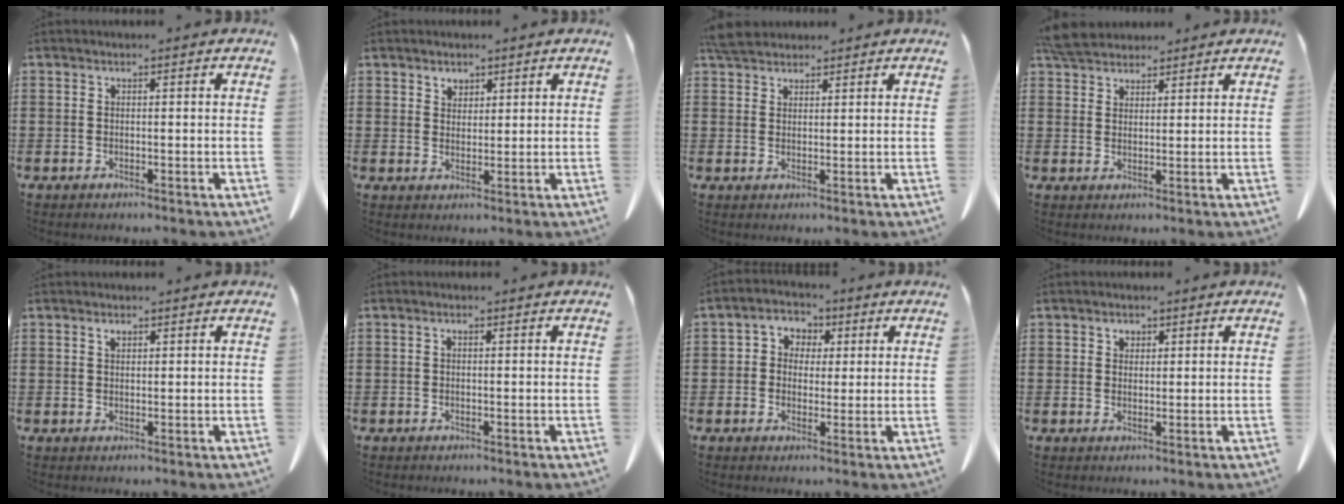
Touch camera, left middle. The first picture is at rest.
{"total": 2.1, "force": [1.7, 1.1, 0.3], "torque": [-0.002, -0.002, 0.033]}
{"total": 3.8, "force": [3.4, 1.1, 1.1], "torque": [-0.032, 0.000, 0.068]}
{"total": 4.8, "force": [4.5, 1.4, 1.2], "torque": [-0.038, -0.003, 0.089]}
{"total": 1.1, "force": [0.7, 0.5, 0.7], "torque": [-0.009, -0.002, 0.012]}
{"total": 0.6, "force": [-0.1, 0.3, 0.4], "torque": [-0.011, 0.000, -0.001]}
{"total": 3.5, "force": [0.7, 3.2, 1.0], "torque": [-0.039, 0.011, 0.008]}
{"total": 1.3, "force": [0.8, 0.9, 0.5], "torque": [-0.013, 0.003, 0.017]}